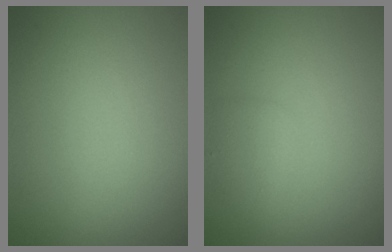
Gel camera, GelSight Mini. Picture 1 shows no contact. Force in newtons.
{"total": 1.3, "press": 1.3, "slide": 0.0}